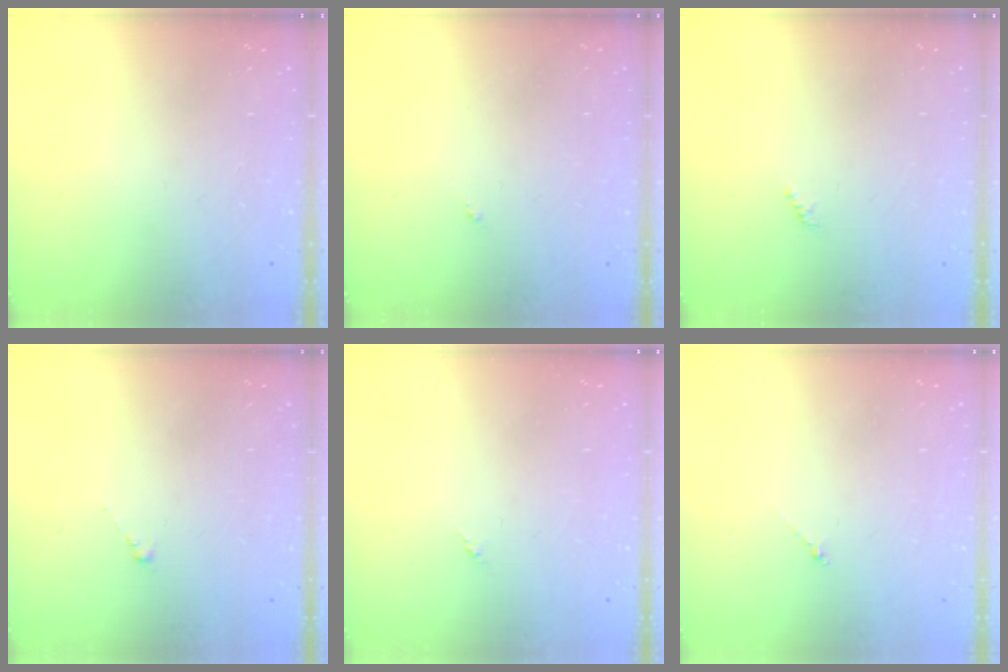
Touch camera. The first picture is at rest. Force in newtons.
{"total": 0.0}
{"total": 0.7, "press": 0.7, "slide": 0.3}
{"total": 0.8, "press": 0.7, "slide": 0.5}
{"total": 0.0}
{"total": 0.7, "press": 0.6, "slide": 0.4}